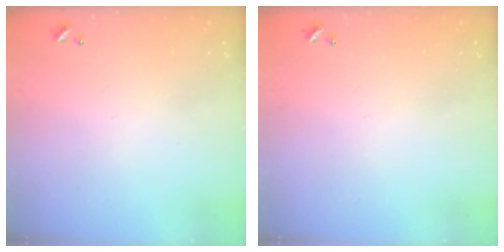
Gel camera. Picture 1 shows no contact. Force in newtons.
{"total": 0.0}